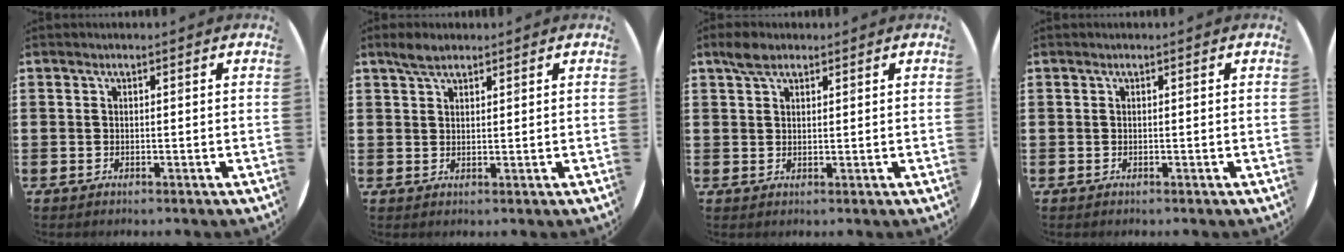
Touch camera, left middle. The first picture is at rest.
{"total": 2.8, "force": [2.4, 1.1, 1.0], "torque": [-0.016, 0.003, 0.044]}
{"total": 2.9, "force": [2.2, 1.4, 1.2], "torque": [-0.018, 0.004, 0.040]}
{"total": 0.0}